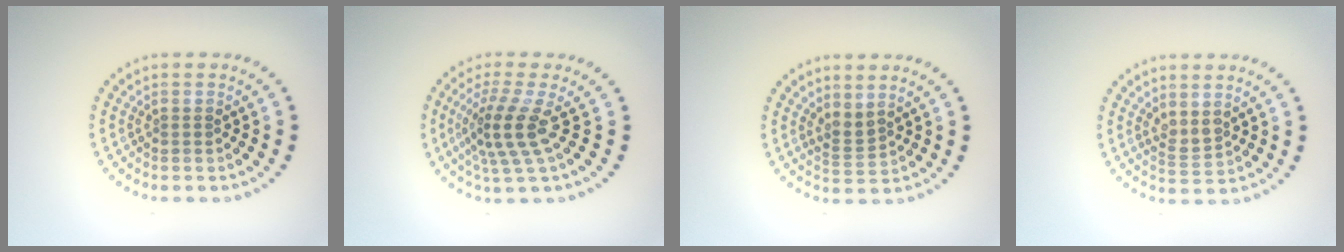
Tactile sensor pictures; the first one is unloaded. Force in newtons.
{"total": 4.1, "press": 3.0, "slide": 2.8}
{"total": 1.9, "press": 1.4, "slide": 1.2}
{"total": 1.6, "press": 1.4, "slide": 0.9}